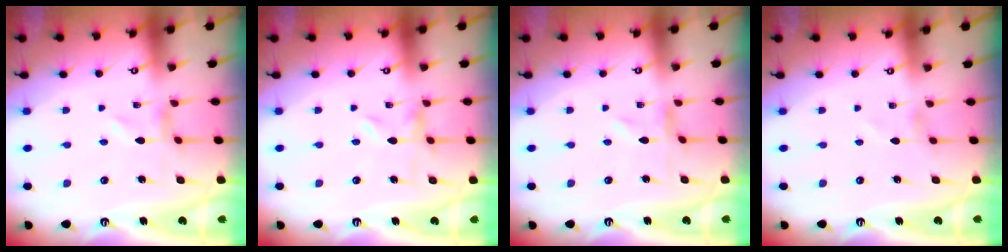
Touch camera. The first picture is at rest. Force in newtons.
{"total": 0.0}
{"total": 0.0}
{"total": 0.0}